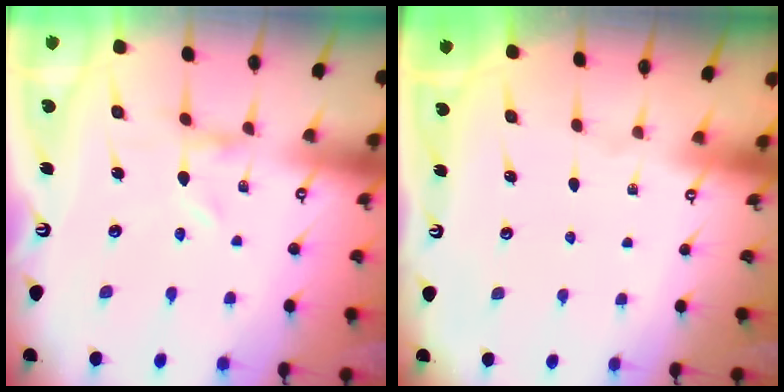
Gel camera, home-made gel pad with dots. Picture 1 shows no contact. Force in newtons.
{"total": 0.0}